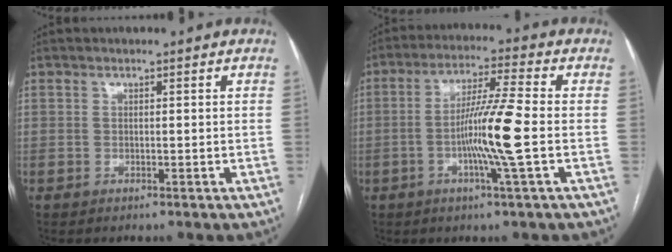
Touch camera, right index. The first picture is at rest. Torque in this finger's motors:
{"motor_torque": [0.64, 0.16, 0.36, 0.11]}